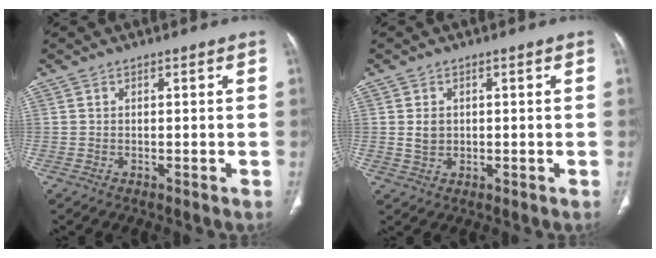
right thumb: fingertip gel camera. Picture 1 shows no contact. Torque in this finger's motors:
{"motor_torque": [0.38, 0.38, -0.27, 0.16, 0.00]}